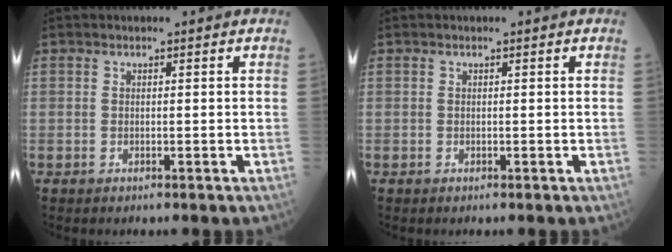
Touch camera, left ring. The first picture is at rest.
{"total": 0.0}